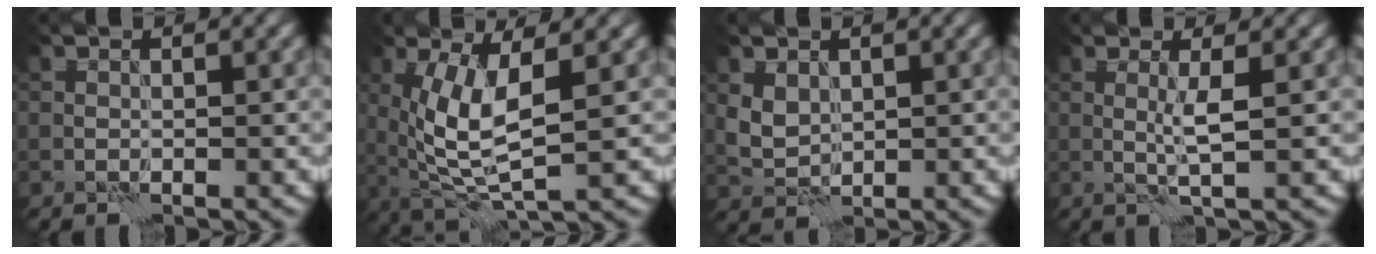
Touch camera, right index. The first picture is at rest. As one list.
[{"total": 6.1, "force": [0.8, 1.8, 5.8], "torque": [-0.127, -0.010, 0.024]}, {"total": 2.4, "force": [0.9, 1.8, 1.4], "torque": [-0.034, -0.002, 0.022]}, {"total": 1.9, "force": [0.3, 0.0, 1.8], "torque": [-0.039, 0.000, 0.004]}]